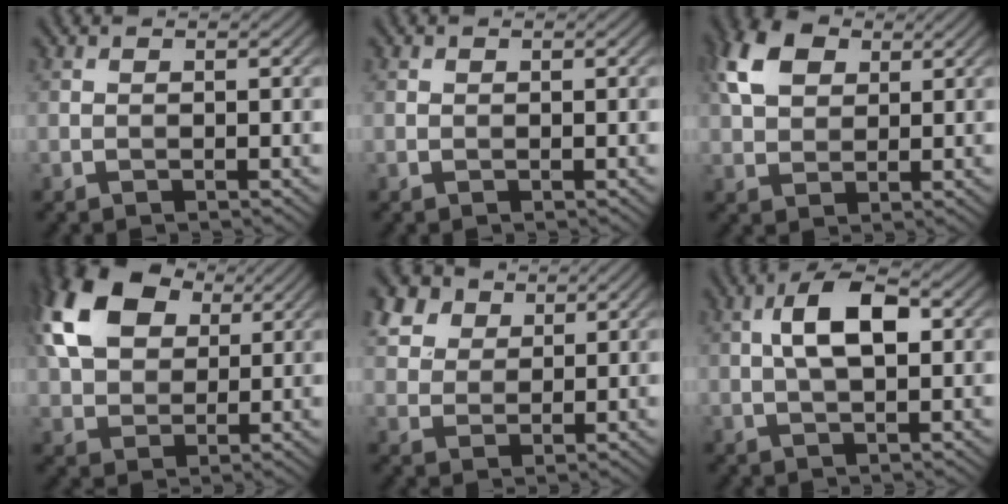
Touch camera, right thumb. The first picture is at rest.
{"total": 0.0}
{"total": 7.3, "force": [2.9, 4.9, 4.6], "torque": [-0.115, 0.015, 0.050]}
{"total": 13.4, "force": [5.0, 8.8, 8.7], "torque": [-0.217, 0.028, 0.094]}
{"total": 6.4, "force": [4.0, 4.2, 2.8], "torque": [-0.094, 0.001, 0.086]}
{"total": 6.6, "force": [1.0, 2.8, 5.9], "torque": [-0.113, 0.012, 0.014]}